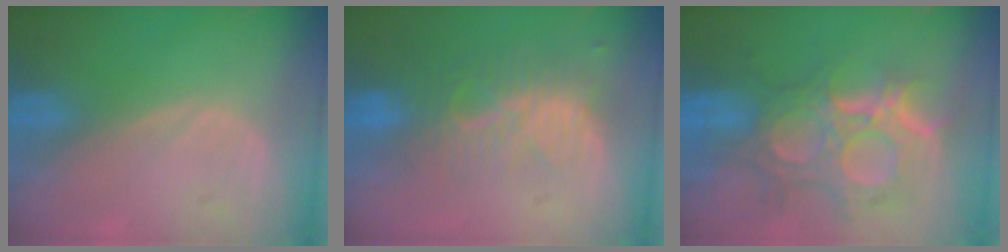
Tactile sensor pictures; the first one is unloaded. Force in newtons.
{"total": 8.3, "press": 7.3, "slide": 3.8}
{"total": 12.0, "press": 10.6, "slide": 5.6}